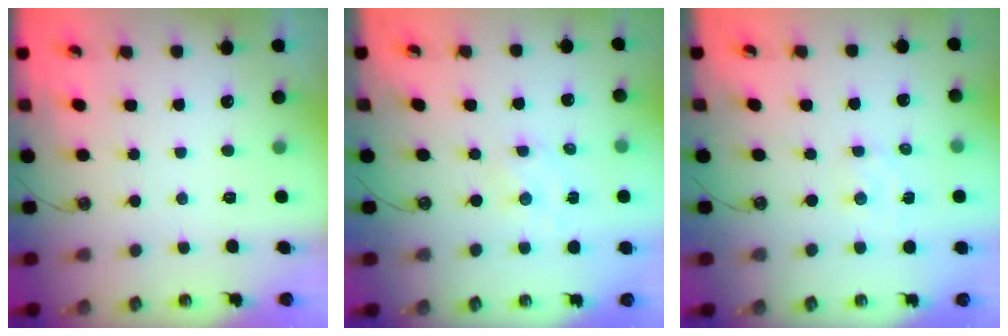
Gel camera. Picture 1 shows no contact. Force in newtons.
{"total": 1.5, "press": 1.5, "slide": 0.3}
{"total": 2.6, "press": 2.6, "slide": 0.4}